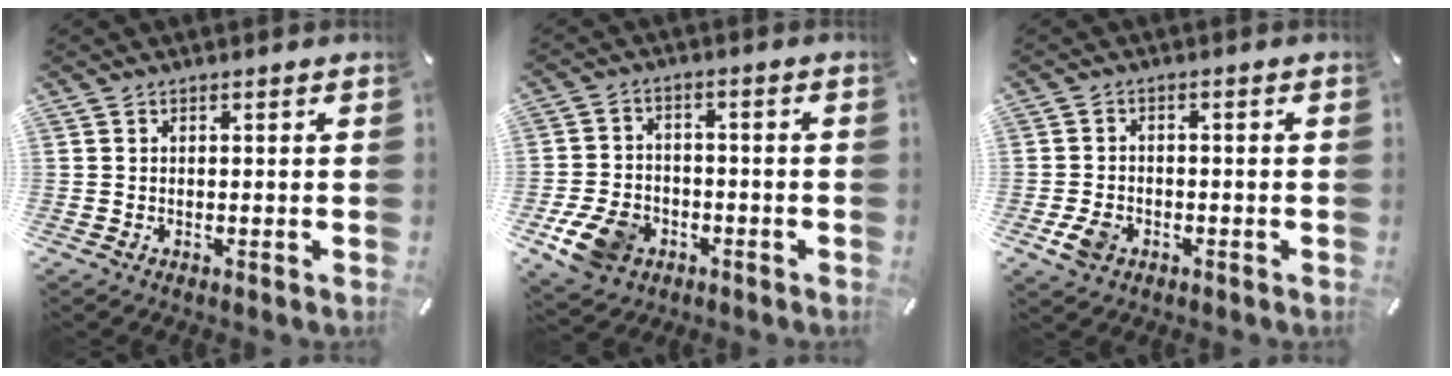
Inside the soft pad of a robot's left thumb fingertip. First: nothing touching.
{"total": 9.9, "force": [-4.4, 7.5, 4.9], "torque": [-0.102, 0.024, -0.077]}
{"total": 4.7, "force": [-2.2, 3.4, 2.5], "torque": [-0.066, 0.002, -0.044]}